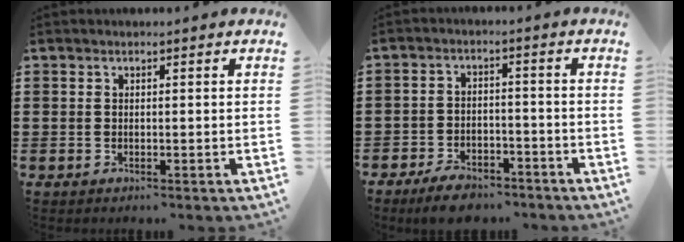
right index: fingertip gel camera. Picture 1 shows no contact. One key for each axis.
{"total": 4.6, "fx": -4.2, "fy": 1.3, "fz": 1.4, "tx": -0.022, "ty": 0.013, "tz": -0.080}